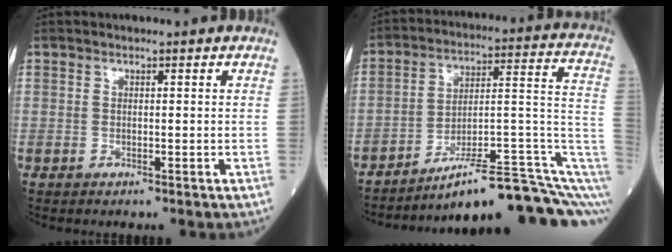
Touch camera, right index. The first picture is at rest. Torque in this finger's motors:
{"motor_torque": [0.17, -1.05, 0.30, 0.03]}